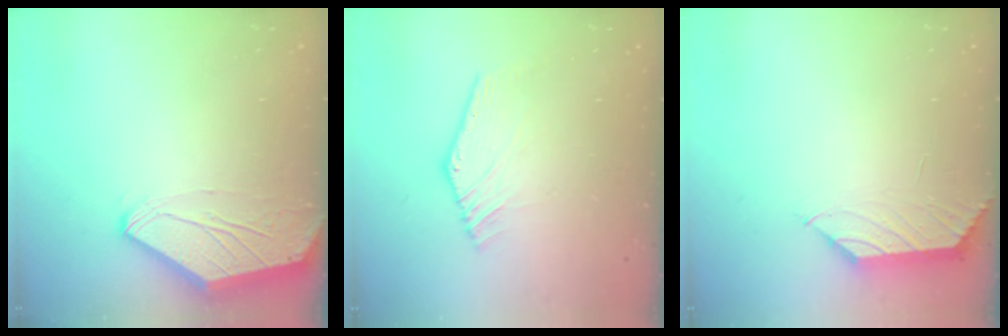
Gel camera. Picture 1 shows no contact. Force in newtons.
{"total": 2.5, "press": 2.5, "slide": 0.1}
{"total": 1.1, "press": 1.0, "slide": 0.5}